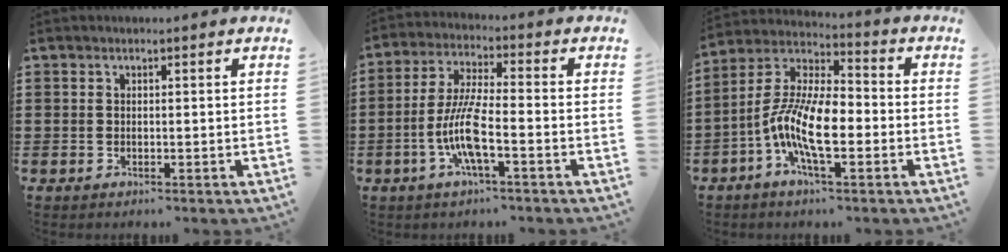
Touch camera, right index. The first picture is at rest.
{"total": 8.3, "force": [-3.0, 1.6, 7.6], "torque": [-0.174, -0.013, -0.066]}
{"total": 11.4, "force": [-3.6, 4.2, 9.9], "torque": [-0.227, -0.005, -0.074]}